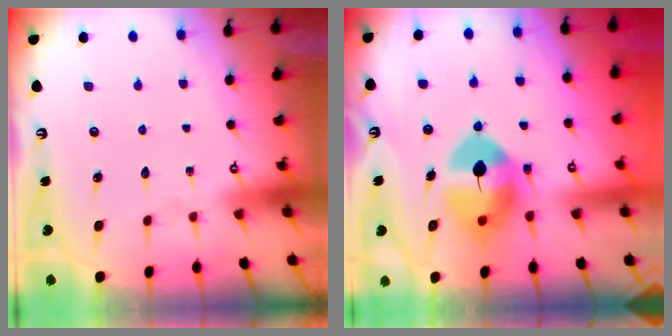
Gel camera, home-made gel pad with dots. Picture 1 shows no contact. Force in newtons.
{"total": 12.0, "press": 11.8, "slide": 2.0}